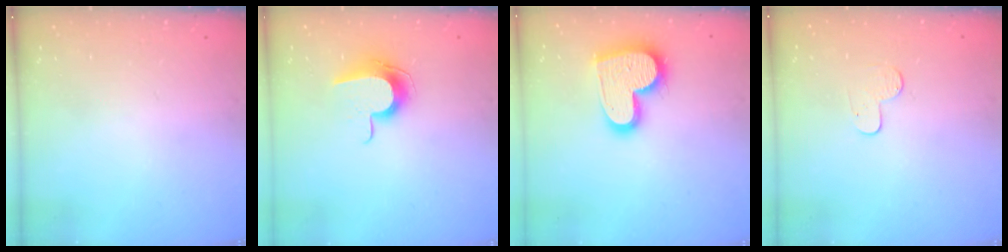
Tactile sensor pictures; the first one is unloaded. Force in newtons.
{"total": 10.1, "press": 10.1, "slide": 0.6}
{"total": 17.9, "press": 17.9, "slide": 1.4}
{"total": 4.9, "press": 4.9, "slide": 0.4}